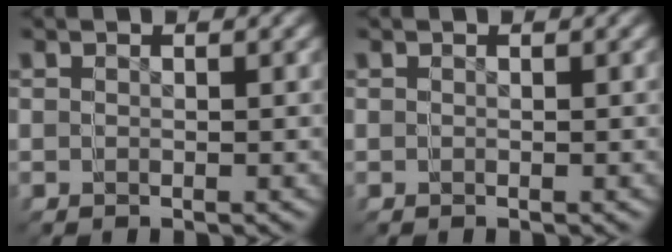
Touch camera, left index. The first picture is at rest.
{"total": 0.0}